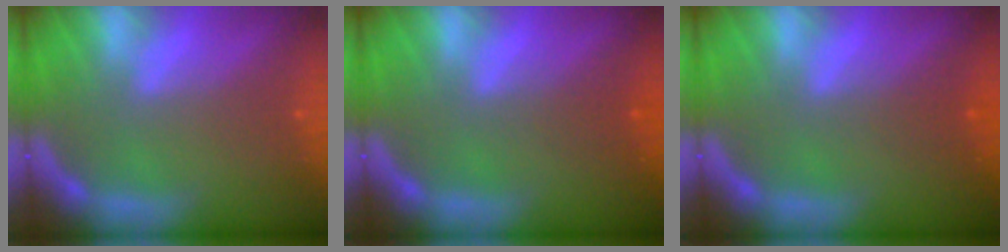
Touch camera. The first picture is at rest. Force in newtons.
{"total": 1.5}
{"total": 1.5}